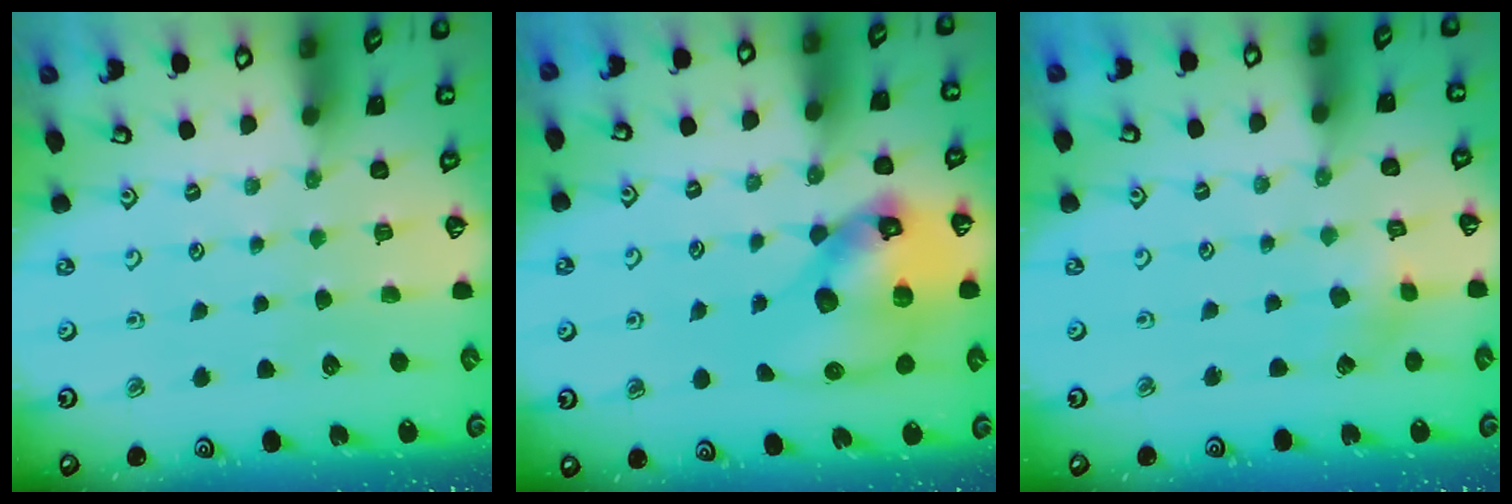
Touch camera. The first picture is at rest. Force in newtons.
{"total": 18.0, "press": 17.8, "slide": 2.4}
{"total": 3.6, "press": 3.6, "slide": 0.3}